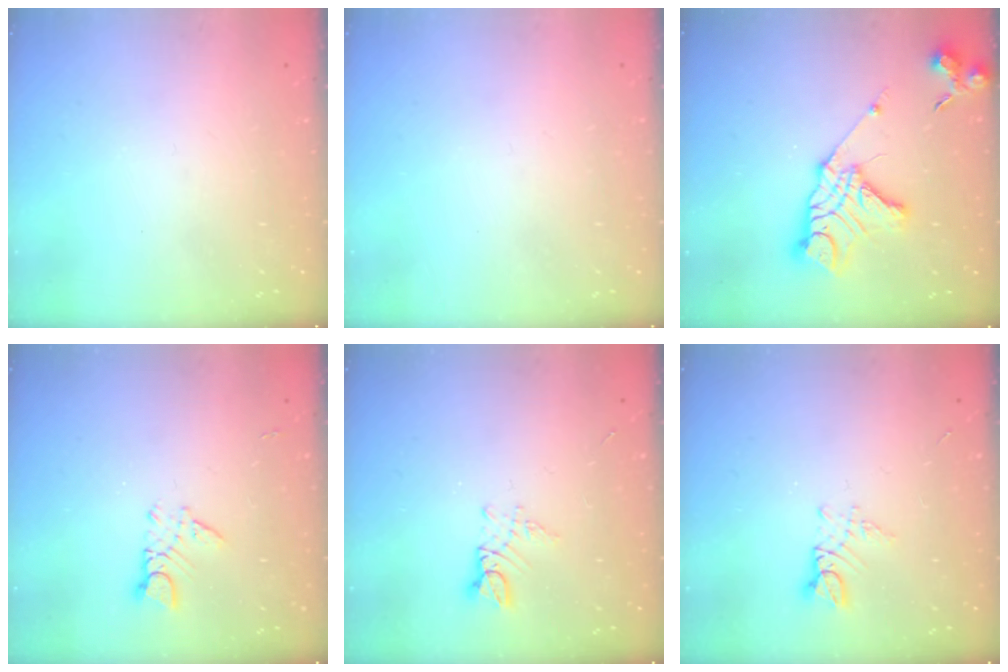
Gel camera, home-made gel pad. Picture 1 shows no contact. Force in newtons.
{"total": 0.0}
{"total": 18.7, "press": 18.6, "slide": 1.5}
{"total": 2.8, "press": 2.8, "slide": 0.3}
{"total": 2.7, "press": 2.7, "slide": 0.3}
{"total": 2.7, "press": 2.7, "slide": 0.3}